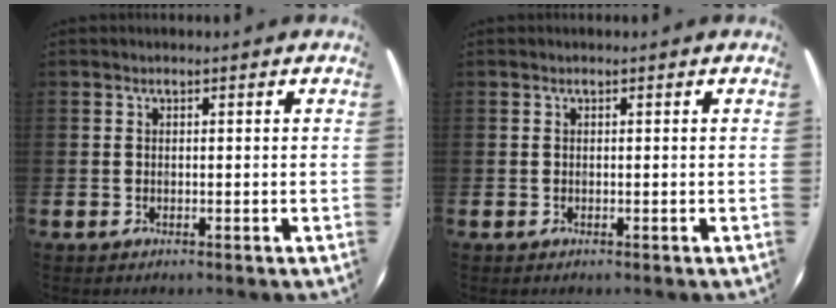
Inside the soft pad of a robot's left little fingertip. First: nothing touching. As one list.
[{"total": 0.0}]